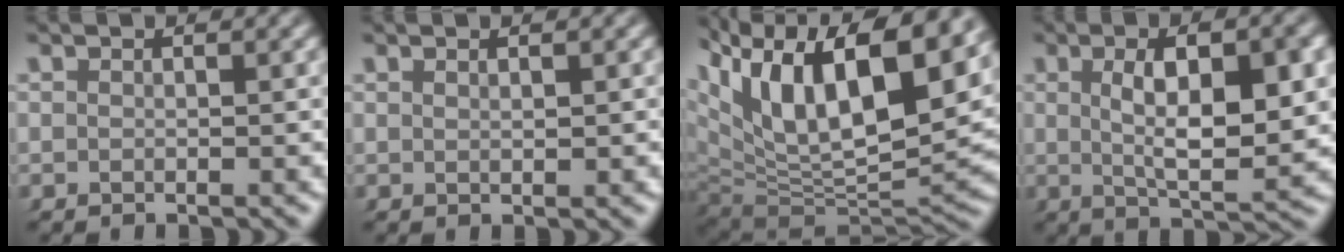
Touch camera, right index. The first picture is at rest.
{"total": 0.8, "force": [0.4, -0.1, 0.7], "torque": [-0.009, -0.002, 0.010]}
{"total": 16.4, "force": [3.2, 10.3, 12.4], "torque": [-0.223, -0.024, 0.057]}
{"total": 6.5, "force": [0.9, 1.8, 6.2], "torque": [-0.099, -0.007, 0.017]}